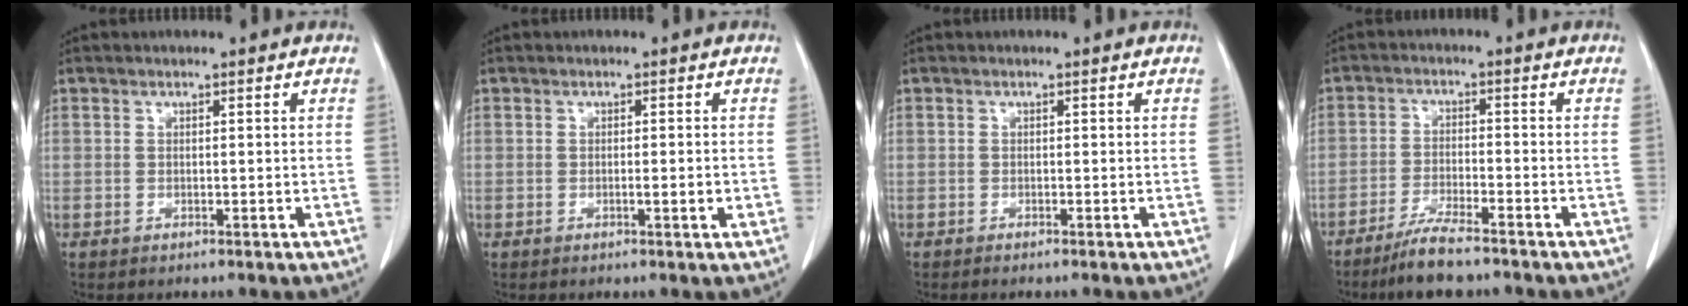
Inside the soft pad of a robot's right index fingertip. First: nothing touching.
{"total": 1.7, "force": [-0.3, 0.2, 1.7], "torque": [-0.028, -0.002, -0.004]}
{"total": 0.7, "force": [-0.6, 0.0, 0.4], "torque": [-0.009, -0.001, -0.009]}
{"total": 6.3, "force": [-5.1, 0.5, 3.8], "torque": [-0.072, -0.017, -0.089]}